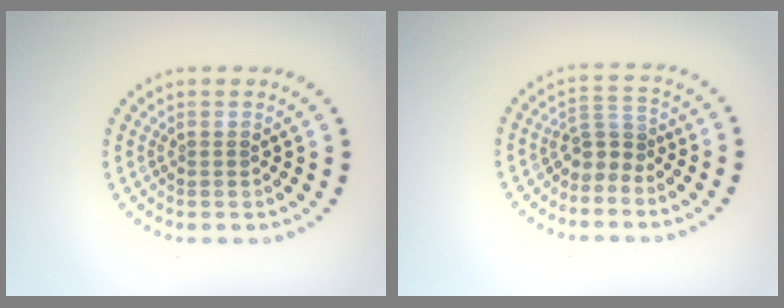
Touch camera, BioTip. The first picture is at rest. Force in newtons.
{"total": 2.2, "press": 1.6, "slide": 1.5}